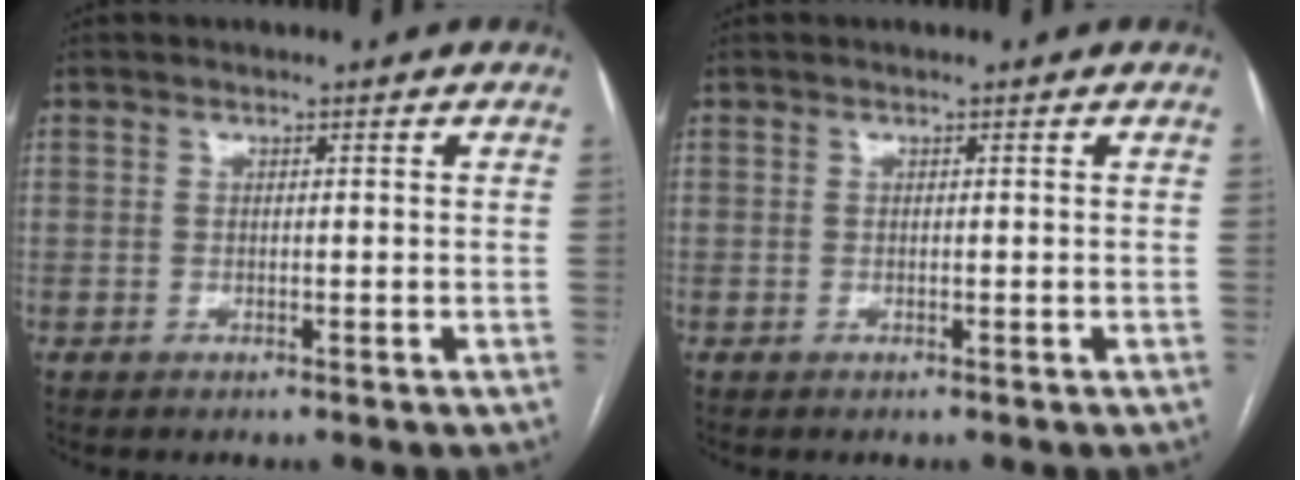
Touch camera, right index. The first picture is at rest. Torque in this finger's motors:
{"motor_torque": [0.07, 0.05, 0.01, 0.01]}